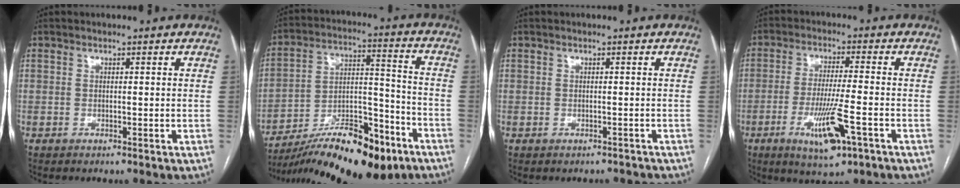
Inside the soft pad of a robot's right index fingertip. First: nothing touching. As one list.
[{"total": 21.6, "force": [-14.9, 6.2, 14.3], "torque": [-0.205, 0.014, -0.240]}, {"total": 1.6, "force": [-1.3, 0.9, 0.0], "torque": [0.001, 0.002, -0.016]}, {"total": 9.7, "force": [-4.1, 1.0, 8.8], "torque": [-0.163, -0.020, -0.067]}]